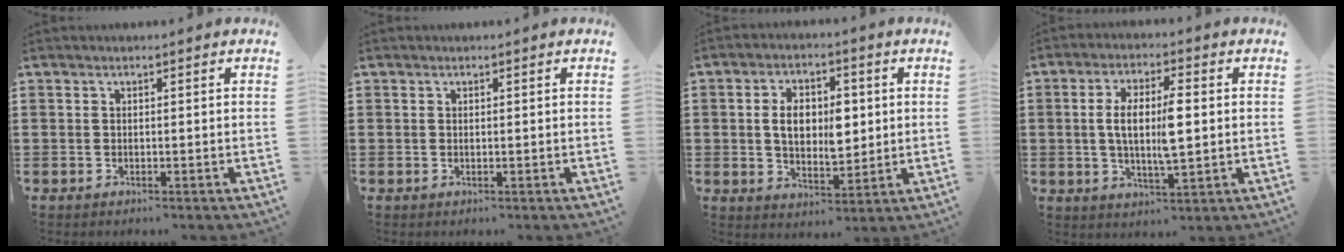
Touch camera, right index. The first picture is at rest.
{"total": 0.0}
{"total": 7.9, "force": [1.1, 4.7, 6.4], "torque": [-0.107, 0.007, 0.013]}
{"total": 8.4, "force": [0.3, 2.8, 7.9], "torque": [-0.157, 0.003, 0.000]}